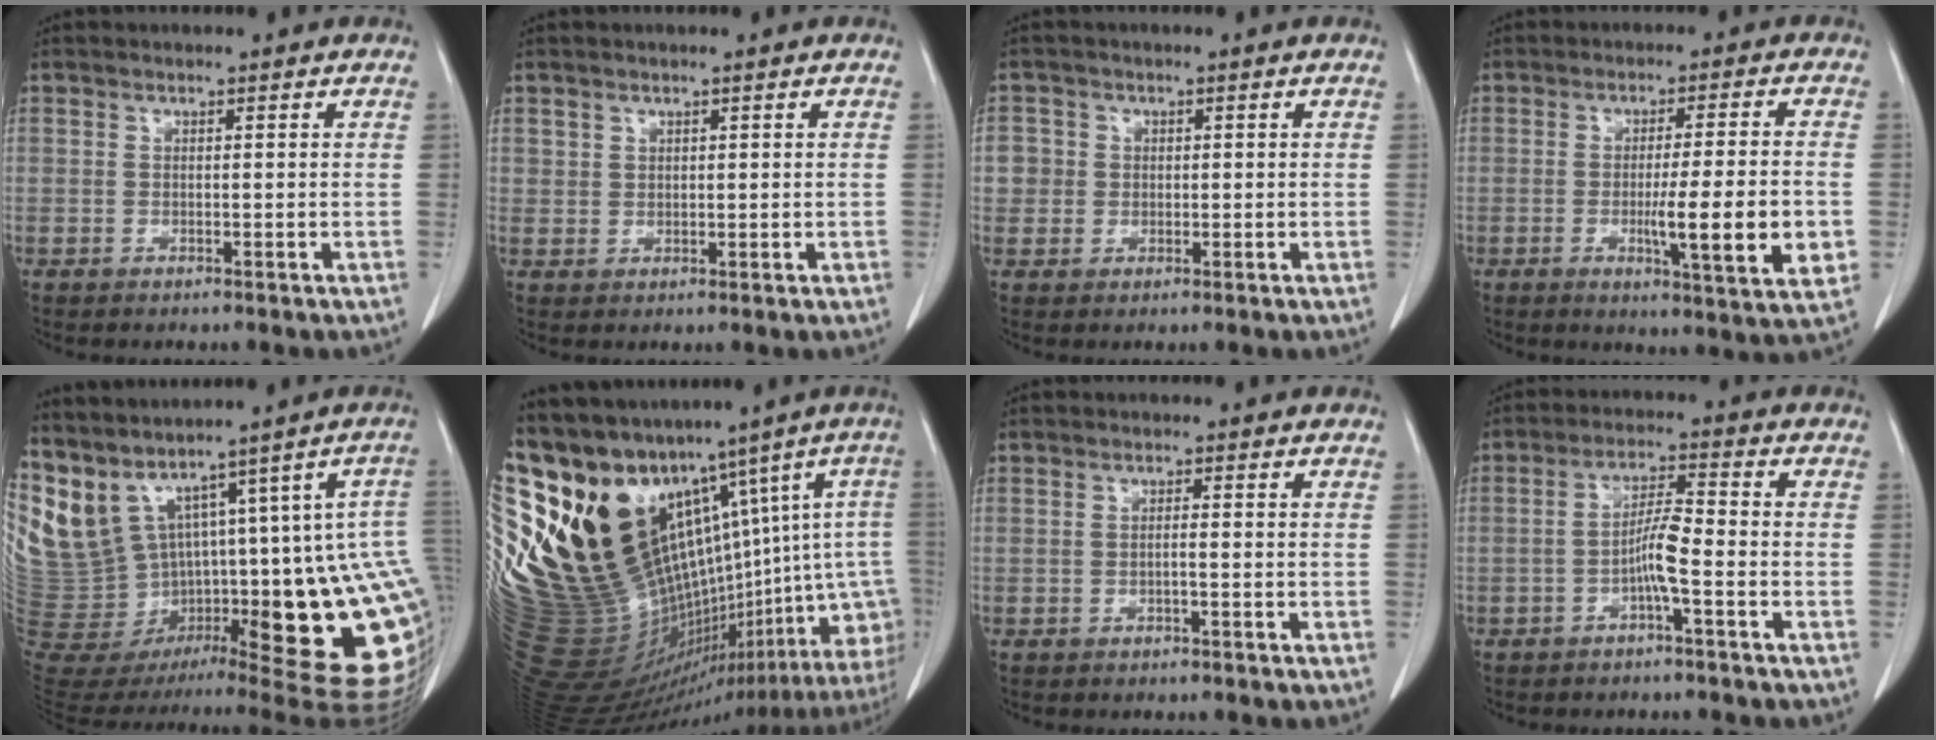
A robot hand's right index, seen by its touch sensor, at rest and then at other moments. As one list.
[{"total": 1.5, "force": [0.8, 1.3, 0.1], "torque": [0.013, -0.003, 0.007]}, {"total": 3.0, "force": [0.2, 3.0, 0.2], "torque": [0.012, 0.010, 0.002]}, {"total": 11.5, "force": [-2.4, 0.4, 11.3], "torque": [-0.157, -0.021, -0.038]}, {"total": 21.9, "force": [3.9, 5.6, 20.8], "torque": [-0.264, -0.010, 0.101]}, {"total": 30.7, "force": [13.3, 14.6, 23.5], "torque": [-0.398, 0.038, 0.263]}, {"total": 0.9, "force": [-0.3, 0.0, 0.9], "torque": [-0.015, 0.001, -0.006]}, {"total": 4.9, "force": [-1.8, 0.2, 4.5], "torque": [-0.090, 0.008, -0.035]}]